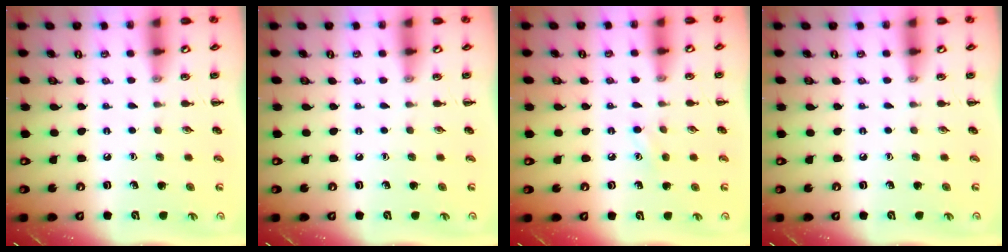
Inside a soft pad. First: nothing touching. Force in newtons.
{"total": 0.0}
{"total": 2.4, "press": 2.3, "slide": 0.8}
{"total": 0.0}